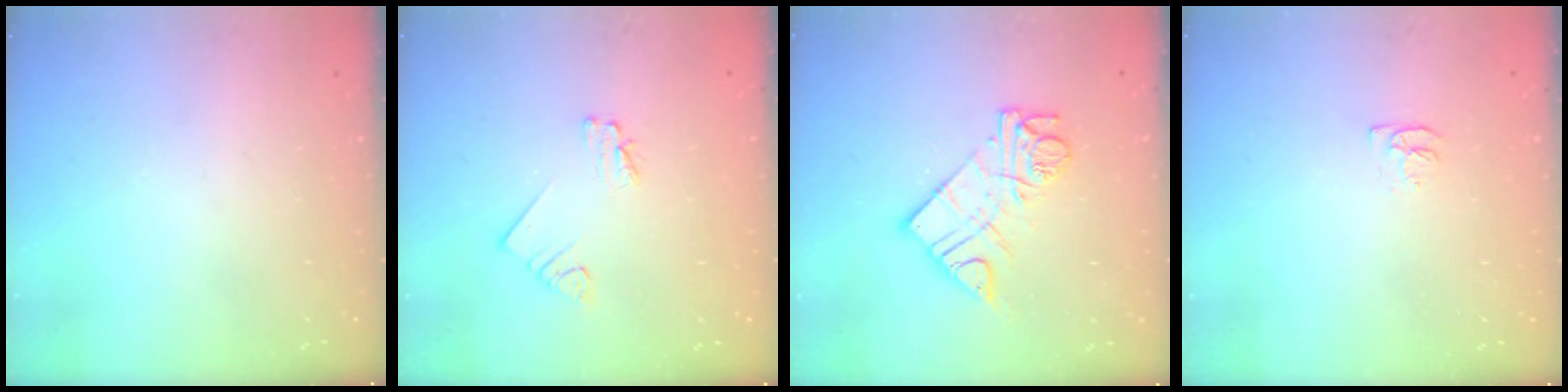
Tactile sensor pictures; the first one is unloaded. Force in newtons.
{"total": 1.7, "press": 1.7, "slide": 0.0}
{"total": 12.0, "press": 11.9, "slide": 1.0}
{"total": 4.4, "press": 4.3, "slide": 0.6}